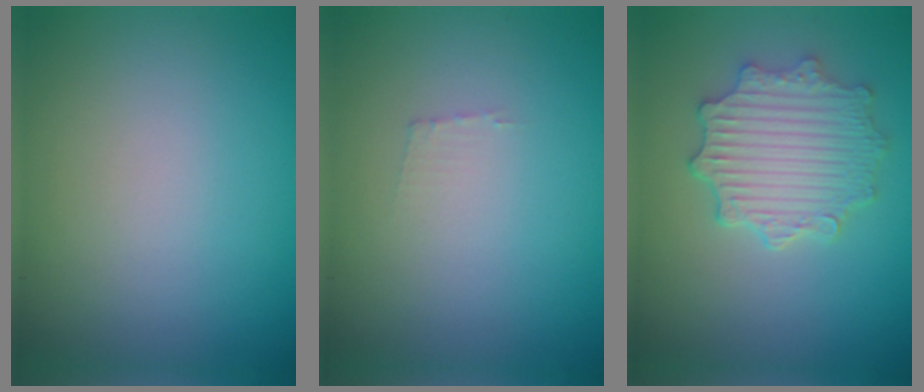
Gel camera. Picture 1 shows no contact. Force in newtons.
{"total": 0.7, "press": 0.7, "slide": 0.1}
{"total": 4.9, "press": 4.0, "slide": 2.9}